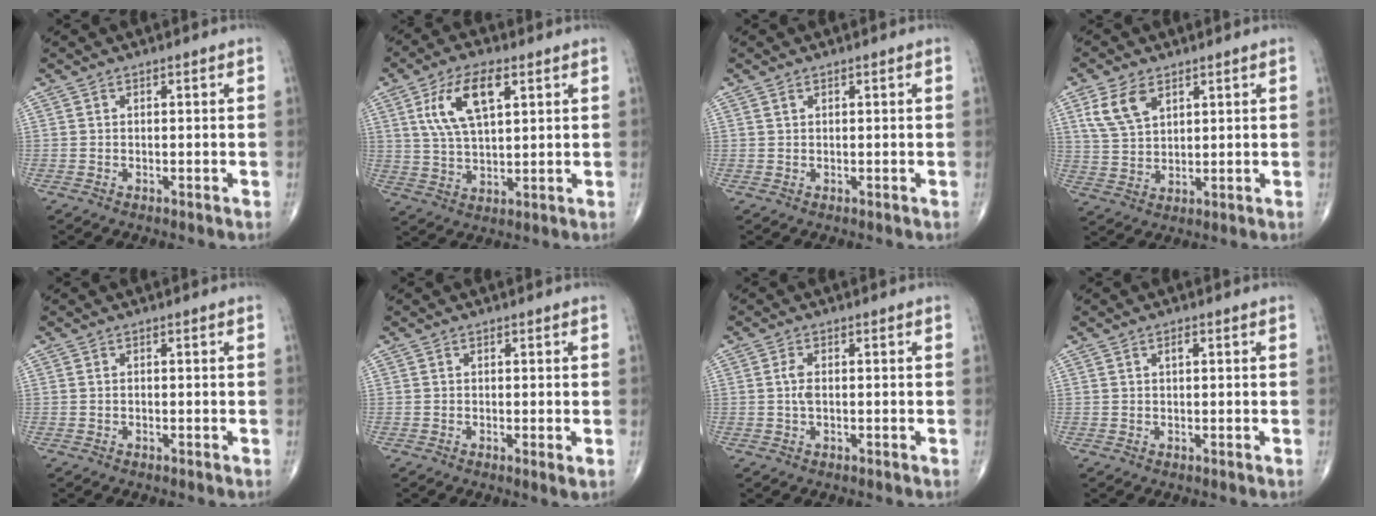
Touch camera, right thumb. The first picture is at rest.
{"total": 11.3, "force": [4.3, 4.9, 9.3], "torque": [-0.176, -0.005, 0.084]}
{"total": 0.6, "force": [0.4, 0.3, 0.3], "torque": [-0.008, 0.002, 0.009]}
{"total": 7.5, "force": [3.7, 4.4, 4.9], "torque": [-0.089, -0.009, 0.080]}
{"total": 0.0}
{"total": 1.5, "force": [-0.2, 0.2, 1.5], "torque": [-0.029, -0.008, -0.005]}
{"total": 2.0, "force": [0.0, 0.9, 1.8], "torque": [-0.043, 0.001, -0.001]}
{"total": 1.1, "force": [0.4, 0.5, 0.9], "torque": [-0.018, 0.001, 0.005]}